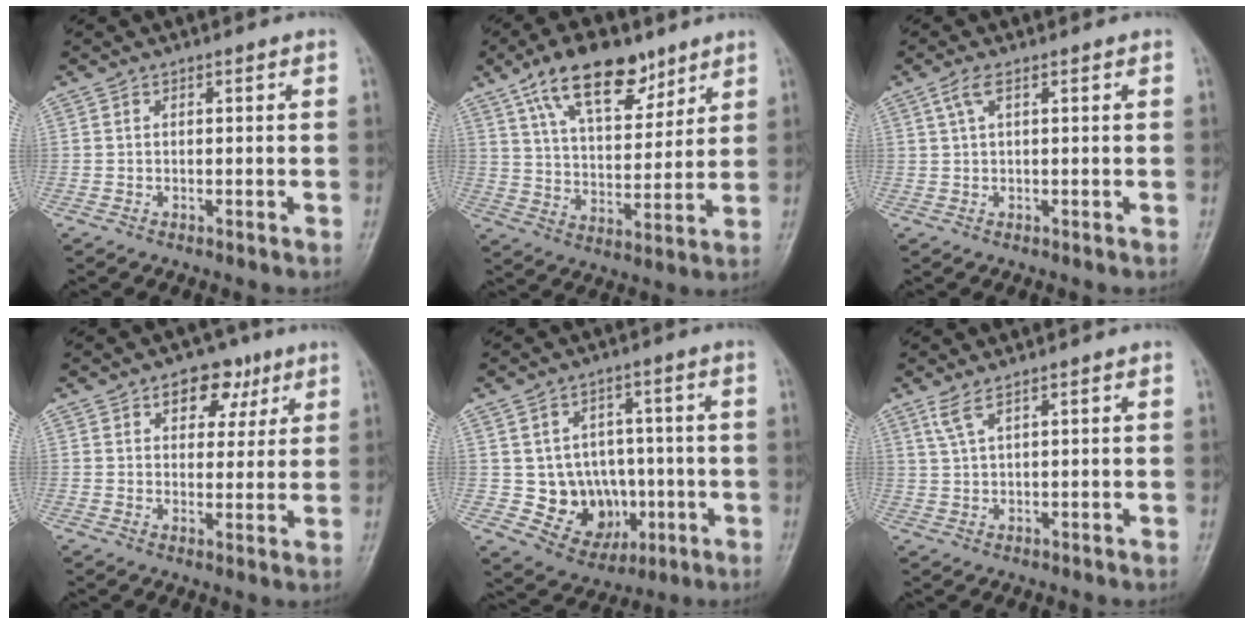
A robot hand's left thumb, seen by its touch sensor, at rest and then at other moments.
{"total": 15.3, "force": [9.6, 7.3, 9.4], "torque": [-0.117, -0.041, 0.169]}
{"total": 2.2, "force": [1.0, 0.6, 1.9], "torque": [-0.052, 0.012, 0.027]}
{"total": 7.3, "force": [3.8, 4.9, 3.9], "torque": [-0.015, -0.010, 0.049]}
{"total": 11.2, "force": [-1.7, 9.5, 5.7], "torque": [-0.033, 0.015, -0.007]}
{"total": 2.7, "force": [1.7, 0.3, 2.0], "torque": [-0.052, -0.001, 0.046]}